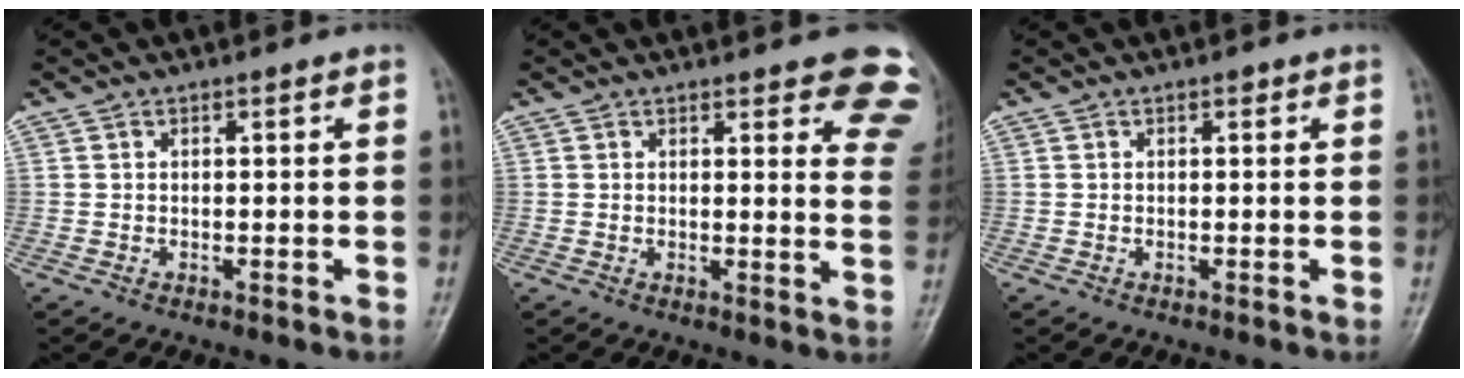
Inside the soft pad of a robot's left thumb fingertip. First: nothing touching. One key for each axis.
{"total": 10.6, "fx": 7.7, "fy": 3.4, "fz": 6.4, "tx": -0.031, "ty": -0.036, "tz": 0.066}
{"total": 0.6, "fx": 0.3, "fy": 0.4, "fz": 0.4, "tx": -0.001, "ty": 0.000, "tz": 0.001}